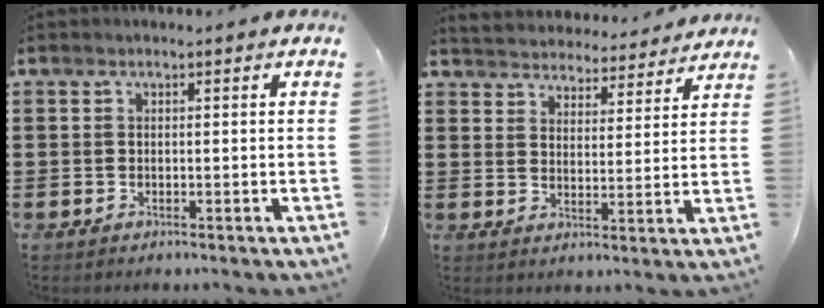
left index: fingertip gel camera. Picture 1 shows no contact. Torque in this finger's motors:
{"motor_torque": [1.07, -1.07, 0.46, 0.05]}